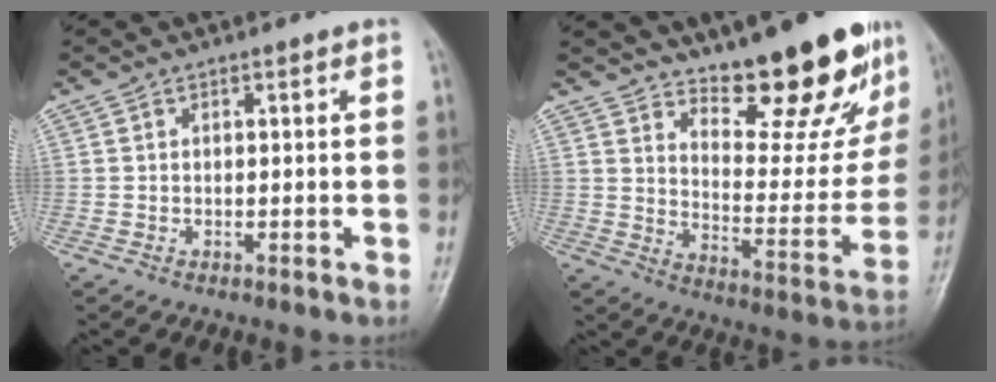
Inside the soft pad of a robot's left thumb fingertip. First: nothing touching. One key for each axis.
{"total": 19.4, "fx": 14.6, "fy": 6.1, "fz": 11.2, "tx": -0.112, "ty": -0.113, "tz": 0.215}